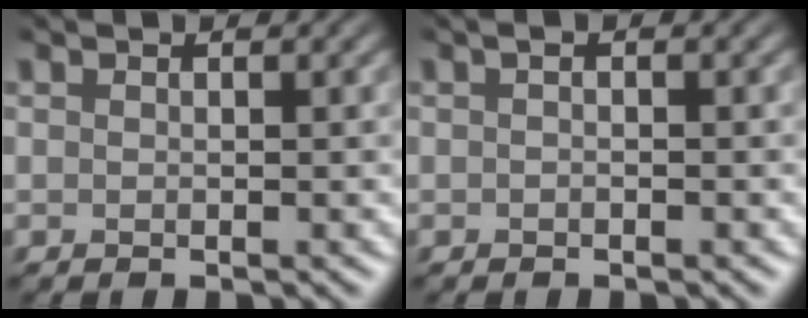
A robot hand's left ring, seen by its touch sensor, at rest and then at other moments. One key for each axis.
{"total": 0.6, "fx": -0.1, "fy": 0.2, "fz": 0.6, "tx": -0.012, "ty": -0.003, "tz": -0.004}